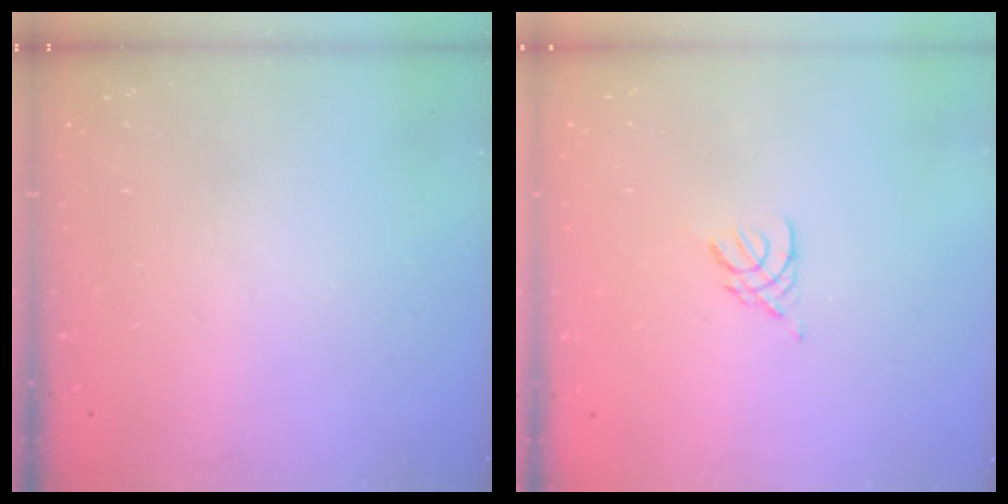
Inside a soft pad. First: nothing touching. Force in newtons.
{"total": 2.9, "press": 2.8, "slide": 0.6}